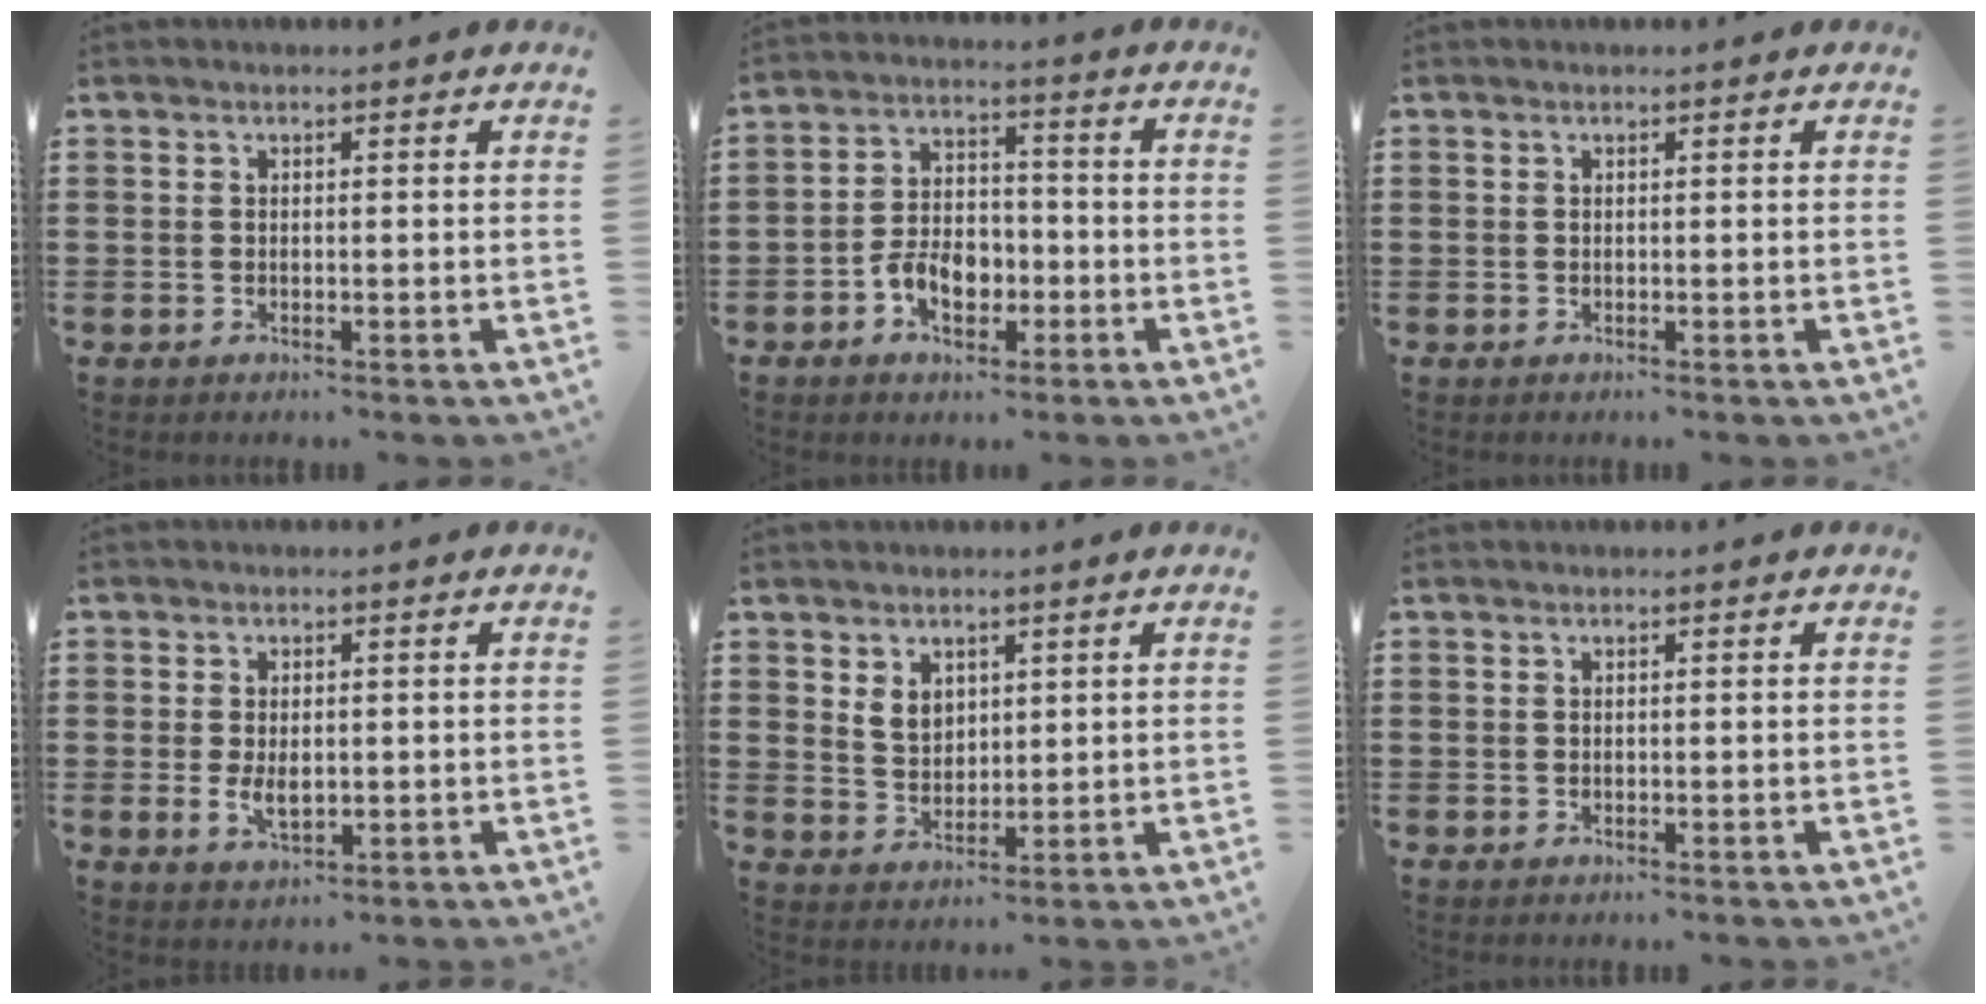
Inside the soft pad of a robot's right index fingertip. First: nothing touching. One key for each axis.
{"total": 6.4, "fx": -2.7, "fy": 4.2, "fz": 4.0, "tx": -0.079, "ty": 0.002, "tz": -0.052}
{"total": 0.0}
{"total": 3.3, "fx": -0.1, "fy": 1.6, "fz": 2.8, "tx": -0.048, "ty": -0.003, "tz": -0.002}
{"total": 3.8, "fx": 2.0, "fy": 2.9, "fz": 1.3, "tx": -0.037, "ty": 0.011, "tz": 0.039}
{"total": 0.0}